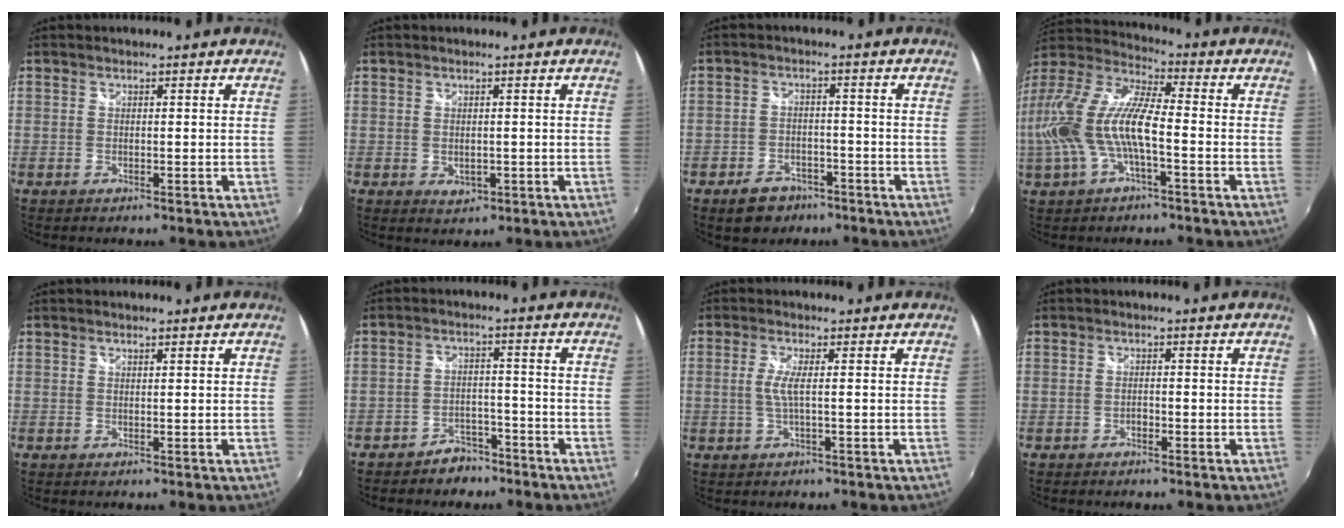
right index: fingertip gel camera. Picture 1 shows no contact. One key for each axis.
{"total": 2.4, "fx": -0.2, "fy": 1.9, "fz": 1.5, "tx": -0.024, "ty": -0.005, "tz": -0.001}
{"total": 6.7, "fx": -4.6, "fy": 4.3, "fz": 2.2, "tx": -0.066, "ty": 0.009, "tz": -0.063}
{"total": 18.2, "fx": -3.3, "fy": 6.1, "fz": 16.8, "tx": -0.333, "ty": -0.005, "tz": -0.066}
{"total": 0.6, "fx": 0.5, "fy": -0.1, "fz": 0.2, "tx": -0.006, "ty": -0.003, "tz": 0.007}
{"total": 5.9, "fx": -4.6, "fy": 3.5, "fz": 1.1, "tx": -0.036, "ty": 0.021, "tz": -0.068}
{"total": 2.7, "fx": -0.2, "fy": -0.2, "fz": 2.7, "tx": -0.057, "ty": -0.002, "tz": -0.004}
{"total": 0.9, "fx": -0.7, "fy": 0.6, "fz": 0.3, "tx": -0.007, "ty": -0.001, "tz": -0.013}